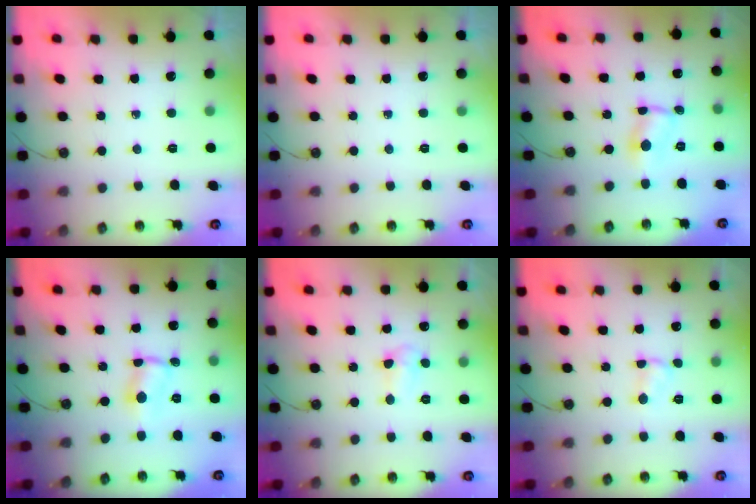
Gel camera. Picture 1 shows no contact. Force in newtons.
{"total": 0.0}
{"total": 2.2, "press": 2.1, "slide": 0.3}
{"total": 1.2, "press": 1.1, "slide": 0.6}
{"total": 3.8, "press": 3.7, "slide": 0.6}
{"total": 2.4, "press": 2.4, "slide": 0.3}